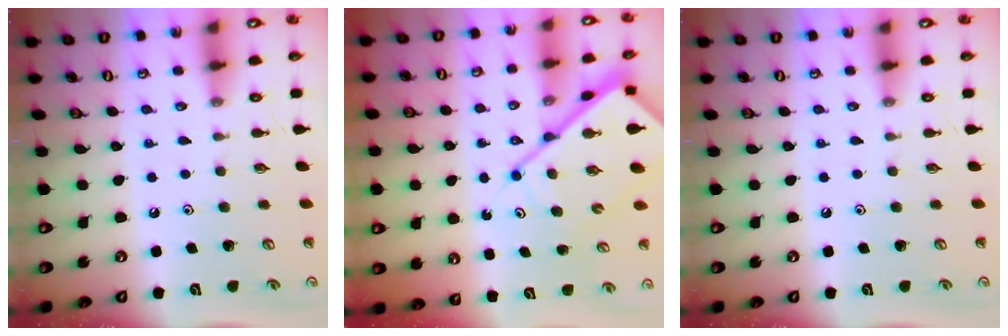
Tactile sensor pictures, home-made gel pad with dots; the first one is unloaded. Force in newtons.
{"total": 14.1, "press": 14.0, "slide": 1.3}
{"total": 0.0}